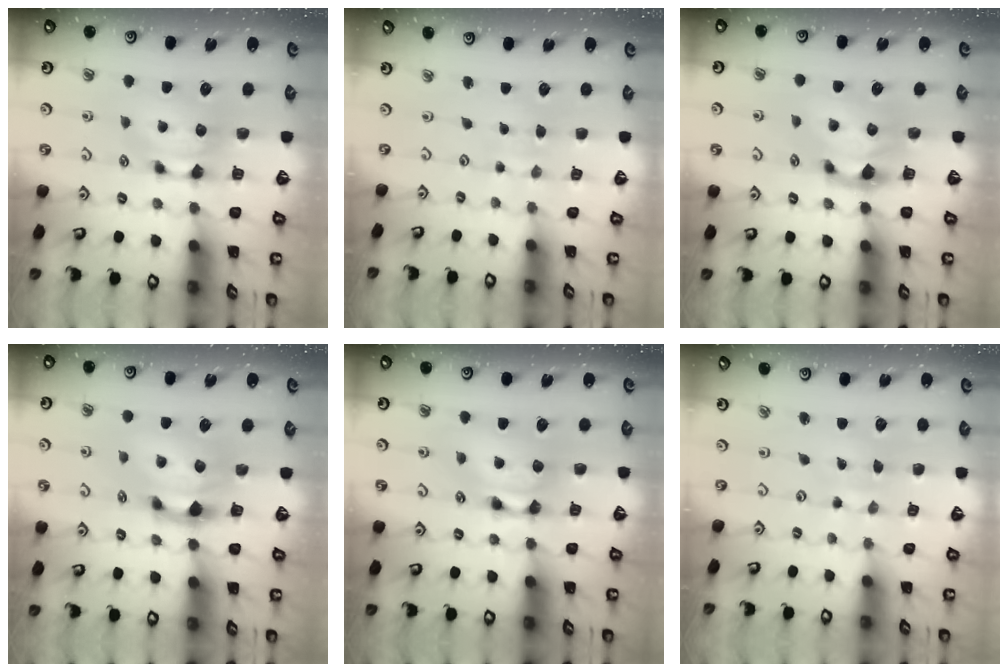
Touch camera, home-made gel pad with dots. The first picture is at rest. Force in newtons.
{"total": 4.7, "press": 4.7, "slide": 0.2}
{"total": 1.4, "press": 0.9, "slide": 1.0}
{"total": 2.4, "press": 1.6, "slide": 1.7}
{"total": 2.0, "press": 2.0, "slide": 0.1}
{"total": 6.5, "press": 6.5, "slide": 0.4}